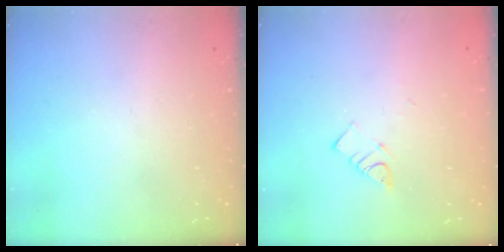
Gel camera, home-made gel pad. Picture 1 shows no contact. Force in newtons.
{"total": 3.7, "press": 3.7, "slide": 0.4}